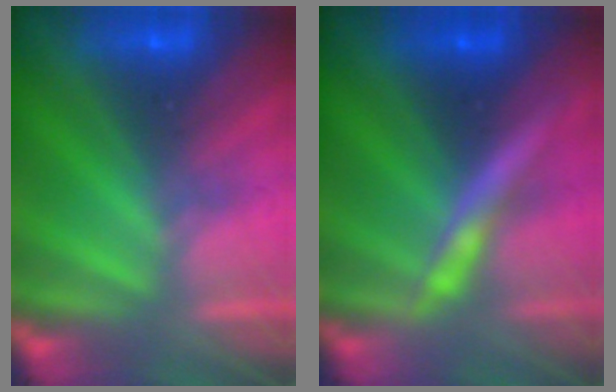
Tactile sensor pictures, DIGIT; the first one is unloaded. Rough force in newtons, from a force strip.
{"total": 2.9}